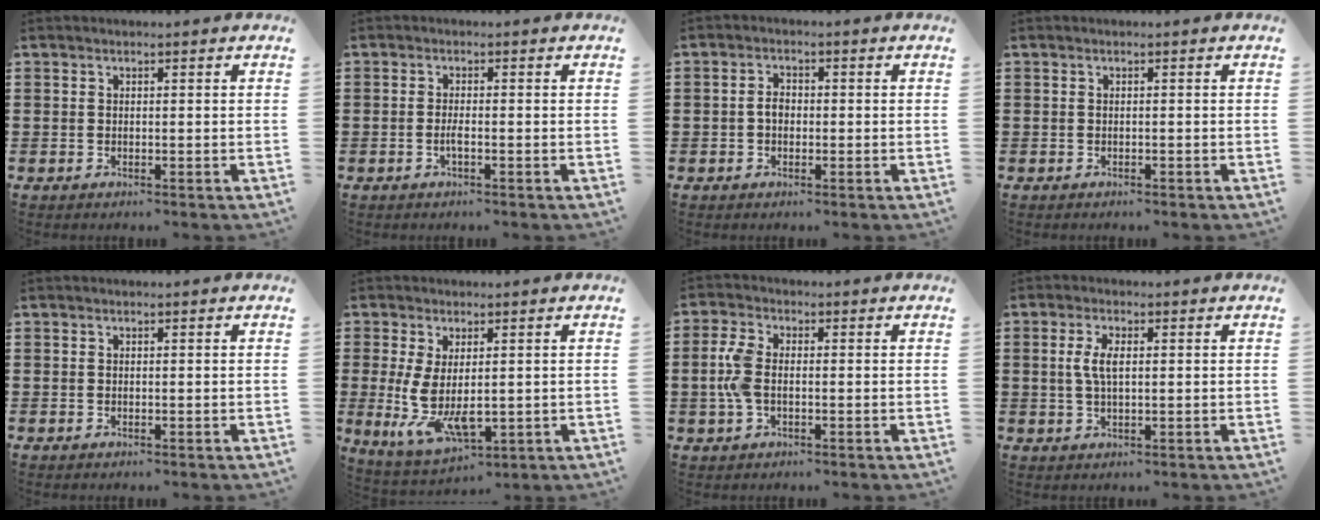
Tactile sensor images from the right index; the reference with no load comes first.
{"total": 1.7, "force": [-0.7, 0.3, 1.6], "torque": [-0.038, -0.002, -0.014]}
{"total": 2.2, "force": [-0.4, 1.4, 1.7], "torque": [-0.033, 0.004, -0.008]}
{"total": 0.0}
{"total": 0.0}
{"total": 7.9, "force": [-0.1, 3.5, 7.1], "torque": [-0.153, -0.020, -0.001]}
{"total": 5.3, "force": [-0.4, 2.9, 4.5], "torque": [-0.120, -0.006, -0.016]}
{"total": 3.8, "force": [0.5, 1.4, 3.5], "torque": [-0.079, 0.003, 0.005]}